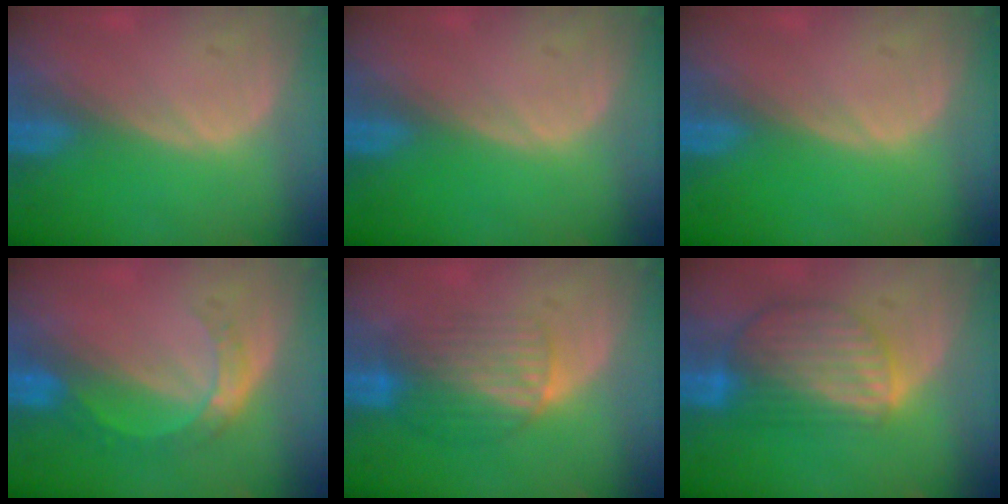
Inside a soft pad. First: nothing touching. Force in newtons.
{"total": 0.0}
{"total": 0.0}
{"total": 5.2, "press": 4.7, "slide": 2.4}
{"total": 6.4, "press": 6.3, "slide": 1.1}
{"total": 9.0, "press": 7.8, "slide": 4.6}